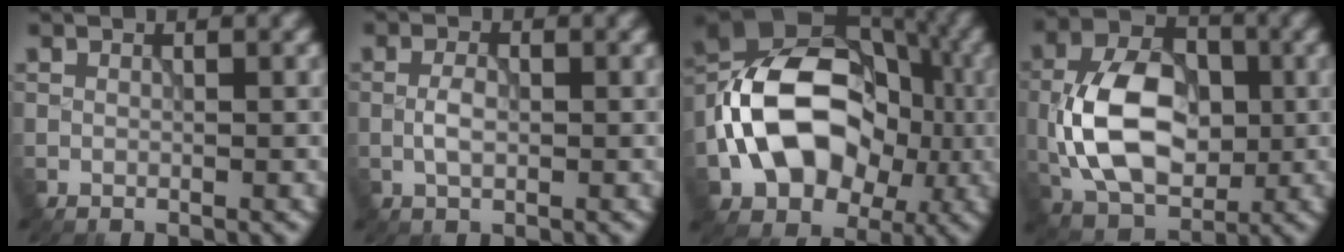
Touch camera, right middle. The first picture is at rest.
{"total": 1.9, "force": [-0.4, 0.9, 1.7], "torque": [-0.033, 0.004, -0.011]}
{"total": 13.6, "force": [-2.2, 9.6, 9.4], "torque": [-0.163, 0.012, -0.052]}
{"total": 10.1, "force": [-1.0, 6.6, 7.5], "torque": [-0.151, 0.011, -0.026]}